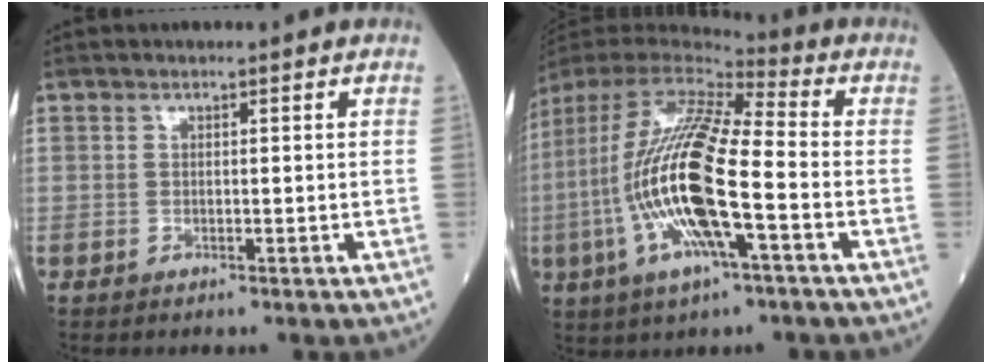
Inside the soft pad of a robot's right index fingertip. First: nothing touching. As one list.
[{"total": 21.5, "force": [-4.3, 3.7, 20.8], "torque": [-0.459, -0.023, -0.088]}]